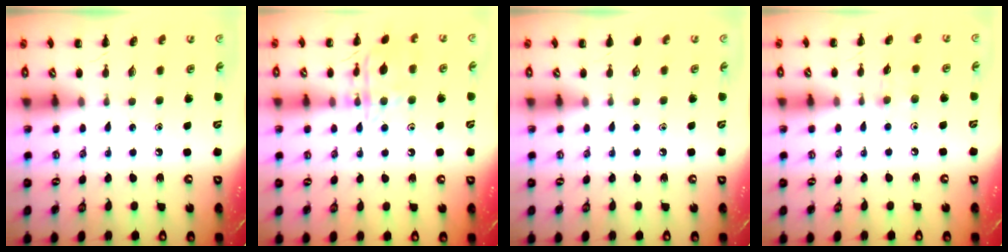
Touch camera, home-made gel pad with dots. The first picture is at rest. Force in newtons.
{"total": 13.0, "press": 13.0, "slide": 0.7}
{"total": 0.0}
{"total": 3.8, "press": 3.5, "slide": 1.3}